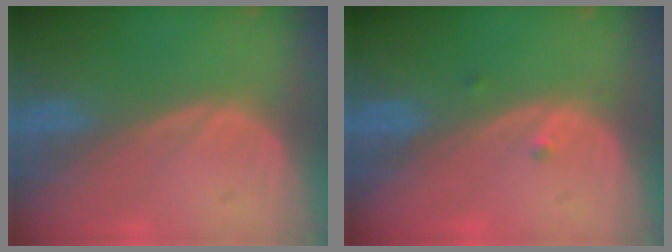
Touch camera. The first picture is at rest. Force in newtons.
{"total": 1.0, "press": 0.8, "slide": 0.6}